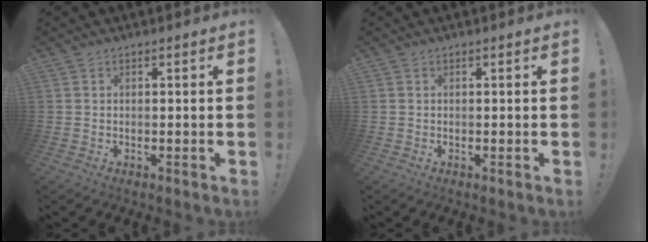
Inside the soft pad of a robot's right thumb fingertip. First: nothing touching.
{"total": 0.0}